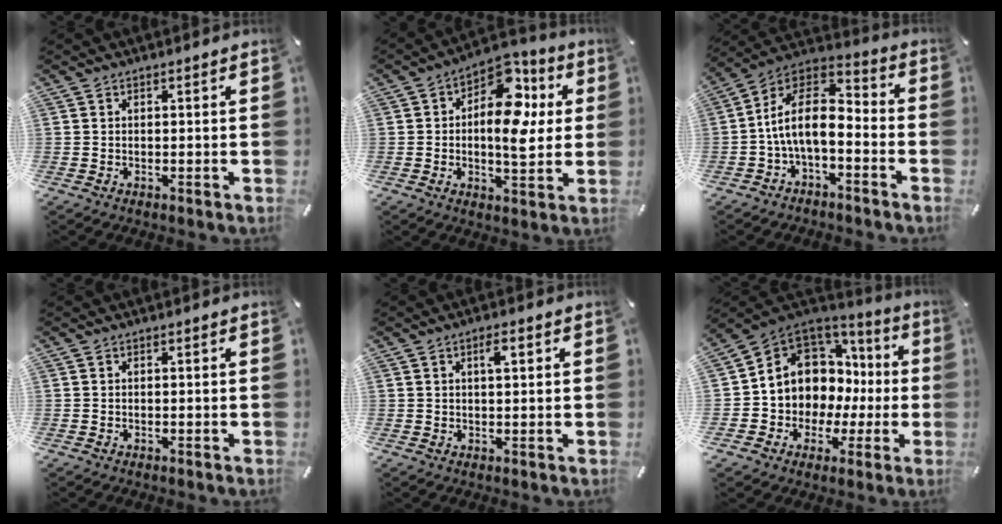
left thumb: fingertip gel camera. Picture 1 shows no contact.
{"total": 14.0, "force": [3.7, 8.5, 10.5], "torque": [-0.155, -0.028, 0.065]}
{"total": 11.8, "force": [-3.3, 6.5, 9.2], "torque": [-0.197, 0.009, -0.066]}
{"total": 0.0}
{"total": 2.9, "force": [1.1, 1.1, 2.4], "torque": [-0.042, 0.003, 0.016]}
{"total": 9.1, "force": [2.2, 8.6, 1.9], "torque": [-0.048, -0.046, 0.052]}